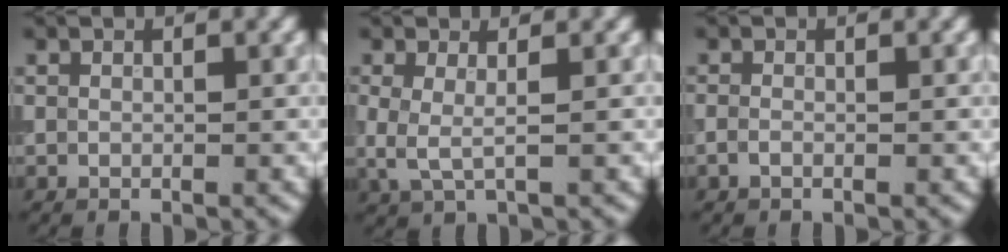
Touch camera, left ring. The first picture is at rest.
{"total": 1.9, "force": [0.2, 0.6, 1.8], "torque": [-0.040, -0.006, 0.003]}
{"total": 0.6, "force": [-0.3, 0.3, 0.4], "torque": [-0.011, -0.002, -0.008]}